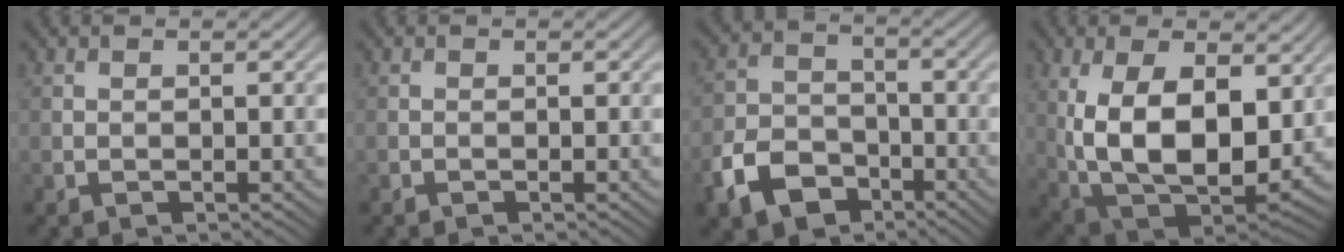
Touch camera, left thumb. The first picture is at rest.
{"total": 0.0}
{"total": 8.3, "force": [-4.7, 5.5, 4.1], "torque": [-0.096, -0.010, -0.102]}
{"total": 16.2, "force": [1.9, 9.1, 13.2], "torque": [-0.256, -0.029, 0.050]}